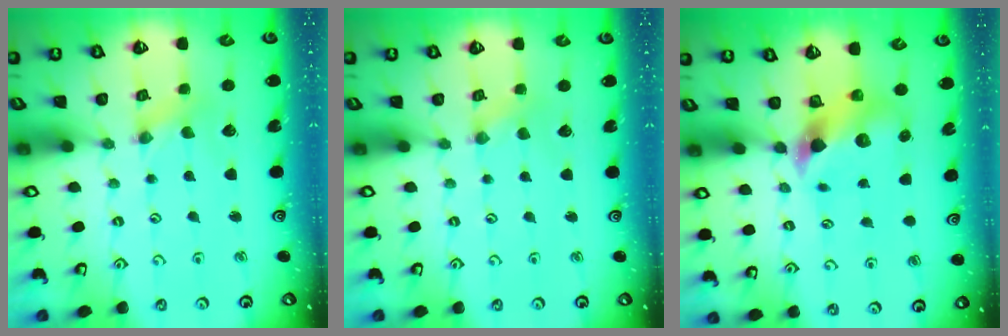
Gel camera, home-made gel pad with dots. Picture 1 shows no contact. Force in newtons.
{"total": 0.5, "press": 0.5, "slide": 0.1}
{"total": 8.2, "press": 8.1, "slide": 1.3}